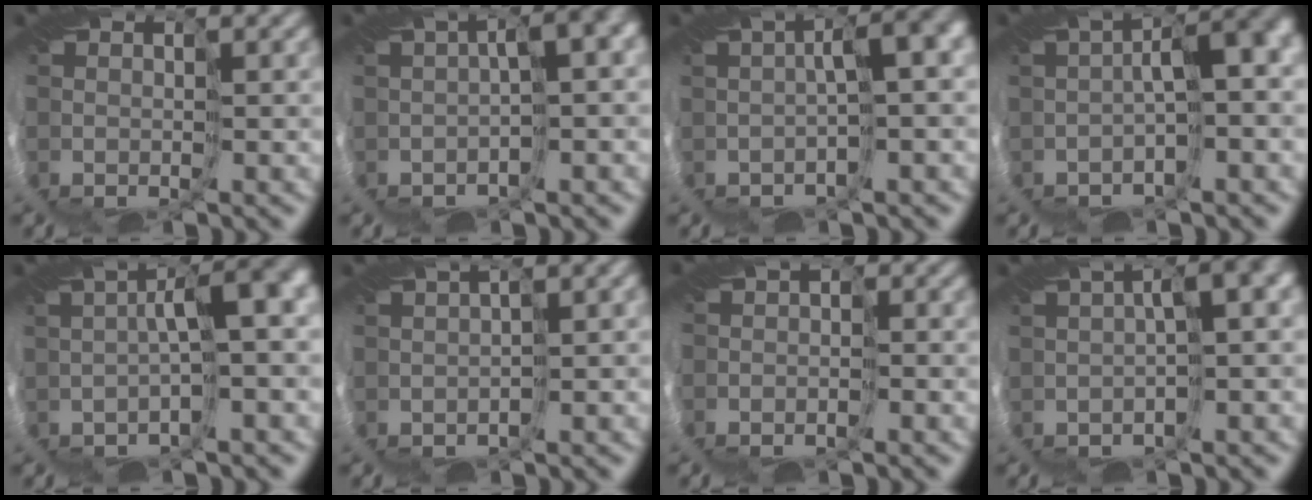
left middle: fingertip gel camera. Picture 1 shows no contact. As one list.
[{"total": 5.7, "force": [-1.1, 2.1, 5.2], "torque": [-0.062, 0.014, -0.007]}, {"total": 3.5, "force": [-0.5, 0.4, 3.5], "torque": [-0.039, 0.011, -0.002]}, {"total": 4.6, "force": [-1.4, 1.0, 4.3], "torque": [-0.060, 0.012, -0.018]}, {"total": 4.3, "force": [-0.2, 0.2, 4.3], "torque": [-0.059, 0.017, -0.004]}, {"total": 3.8, "force": [-0.5, 1.8, 3.3], "torque": [-0.048, 0.013, 0.006]}, {"total": 3.5, "force": [-1.5, 2.5, 2.0], "torque": [-0.025, 0.005, -0.026]}, {"total": 4.7, "force": [-0.6, 1.4, 4.5], "torque": [-0.045, 0.014, -0.006]}]